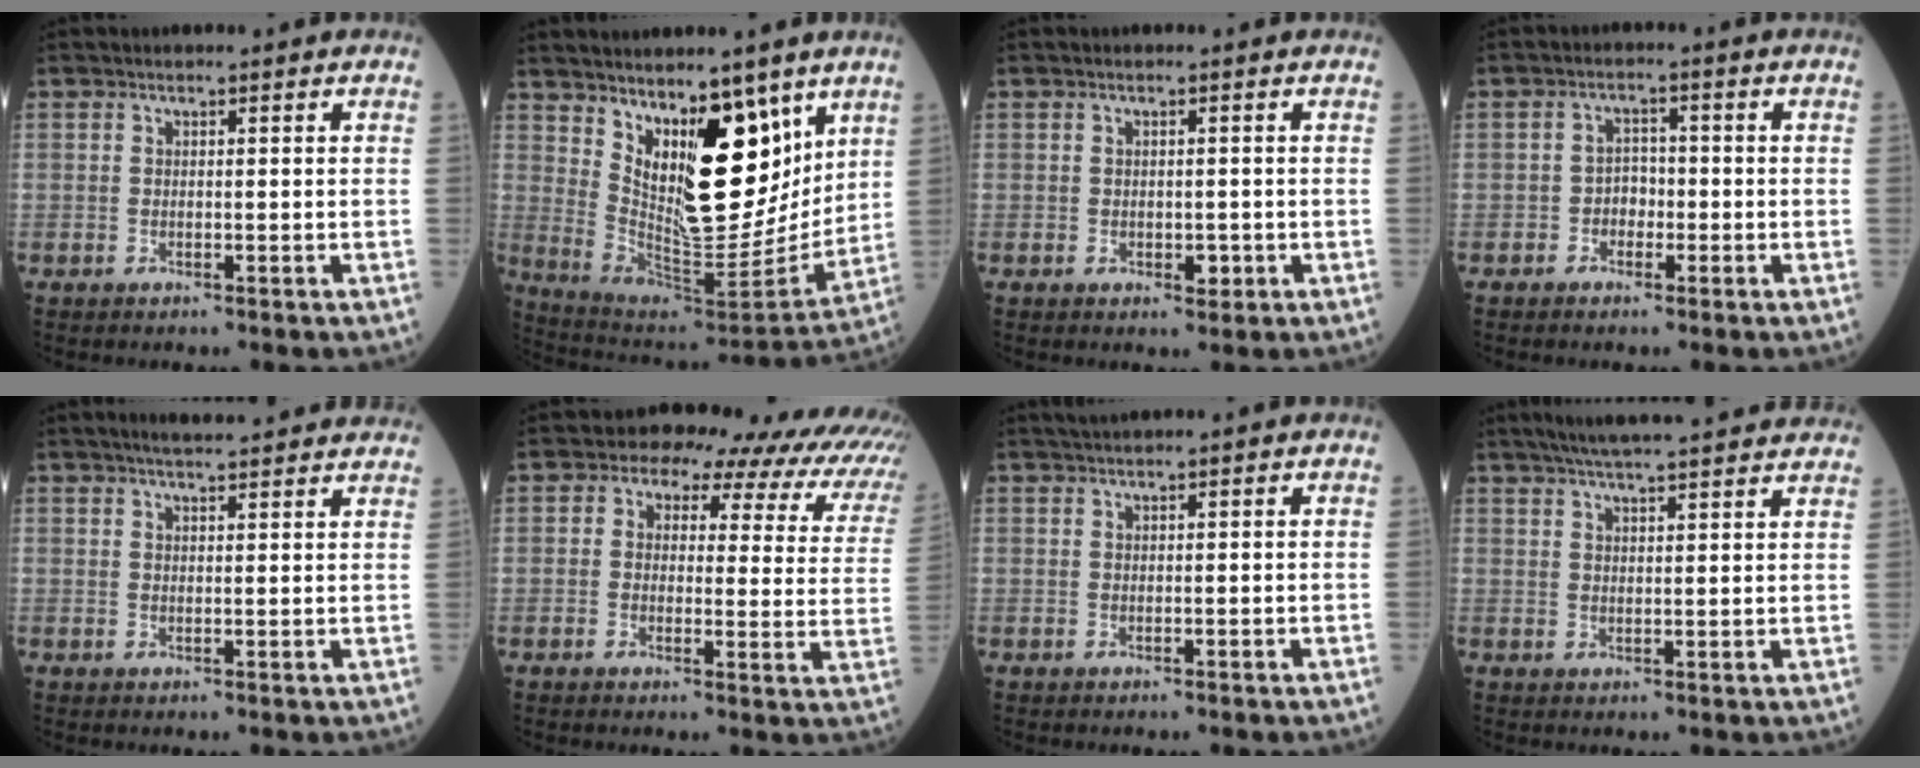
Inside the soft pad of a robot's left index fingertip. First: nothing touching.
{"total": 17.1, "force": [8.6, 6.1, 13.4], "torque": [-0.210, -0.006, 0.167]}
{"total": 1.8, "force": [-0.5, 1.1, 1.3], "torque": [-0.017, 0.000, -0.001]}
{"total": 2.6, "force": [-1.1, 1.9, 1.4], "torque": [-0.020, 0.006, -0.022]}
{"total": 9.7, "force": [8.6, 1.0, 4.4], "torque": [-0.060, 0.029, 0.101]}
{"total": 15.8, "force": [11.7, 7.3, 7.7], "torque": [-0.071, 0.019, 0.106]}
{"total": 1.5, "force": [1.2, -0.4, 0.7], "torque": [-0.015, 0.009, 0.029]}
{"total": 17.5, "force": [15.5, 1.4, 8.1], "torque": [-0.127, 0.042, 0.203]}